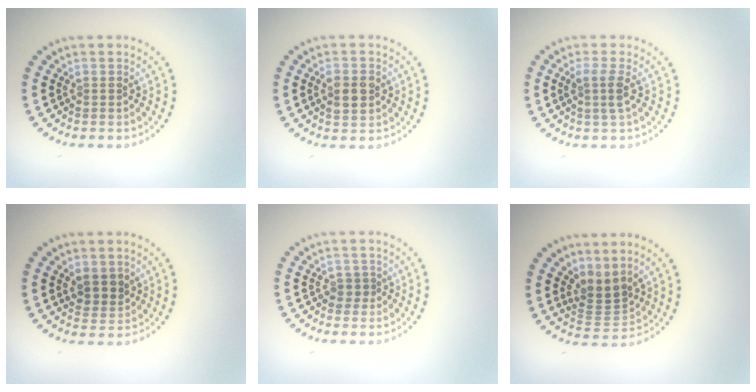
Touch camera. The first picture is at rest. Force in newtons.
{"total": 2.3, "press": 2.3, "slide": 0.2}
{"total": 1.9, "press": 1.6, "slide": 1.1}
{"total": 2.2, "press": 1.9, "slide": 1.0}
{"total": 0.7, "press": 0.5, "slide": 0.5}
{"total": 2.8, "press": 2.0, "slide": 1.9}